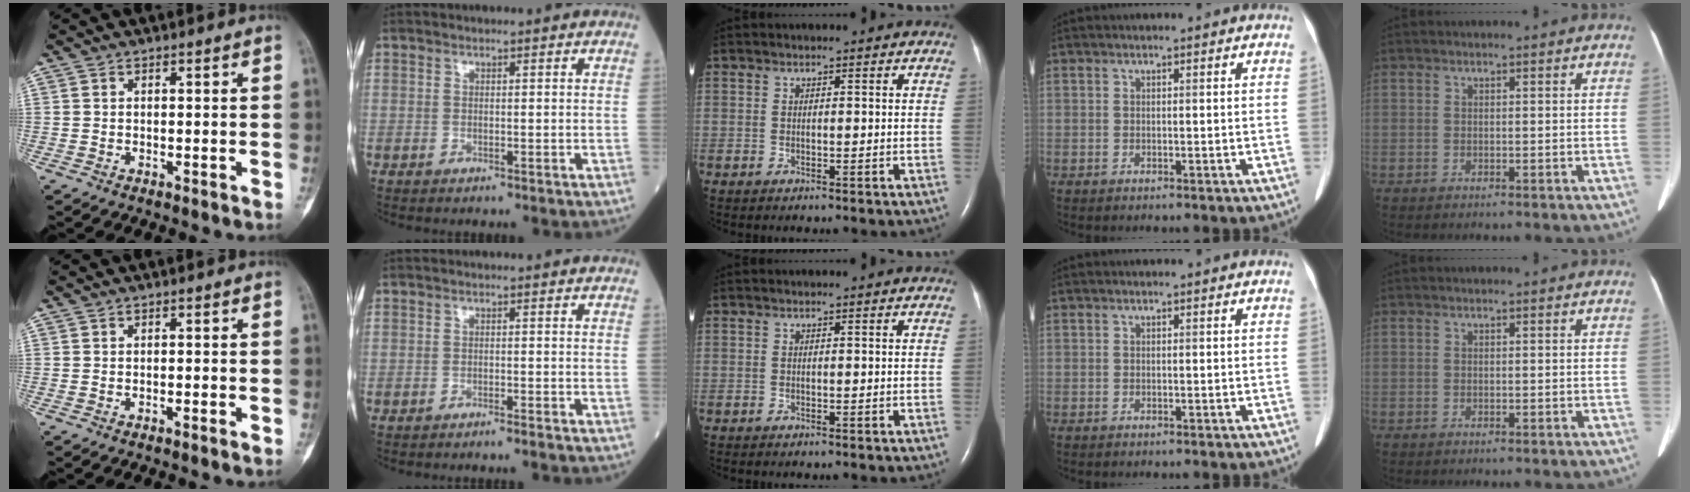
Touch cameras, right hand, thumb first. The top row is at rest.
{"thumb": {"total": 0.7, "force": [-0.4, 0.0, 0.6], "torque": [-0.013, 0.004, -0.005]}, "index": {"total": 2.1, "force": [-1.9, -0.3, 0.9], "torque": [-0.013, 0.002, -0.023]}}